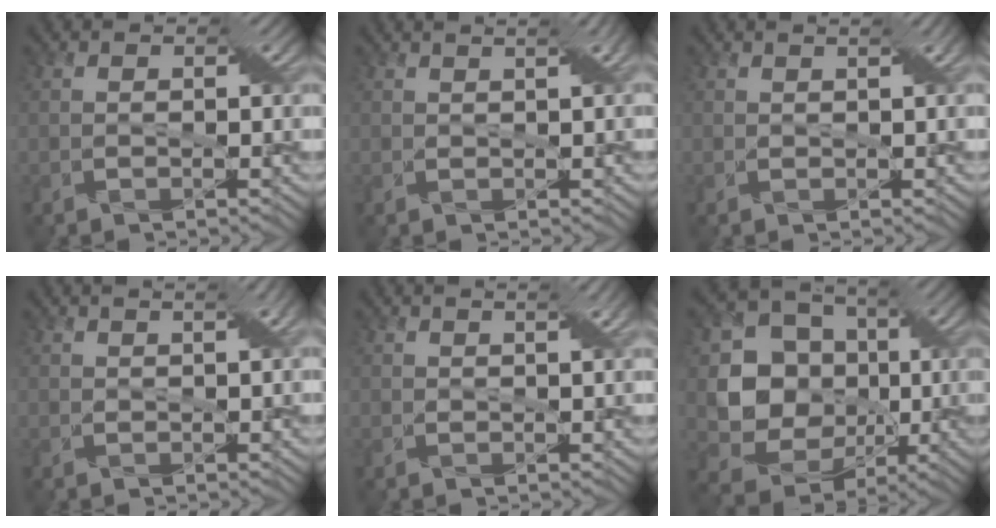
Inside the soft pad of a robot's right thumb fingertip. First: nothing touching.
{"total": 2.5, "force": [1.7, 0.0, 1.9], "torque": [-0.026, 0.012, 0.026]}
{"total": 1.2, "force": [1.0, -0.5, 0.5], "torque": [-0.008, 0.007, 0.019]}
{"total": 2.2, "force": [1.5, -0.2, 1.5], "torque": [-0.021, 0.011, 0.024]}
{"total": 1.7, "force": [1.4, -0.6, 0.8], "torque": [-0.017, 0.008, 0.024]}
{"total": 11.6, "force": [0.5, 10.1, 5.6], "torque": [-0.144, -0.024, 0.004]}